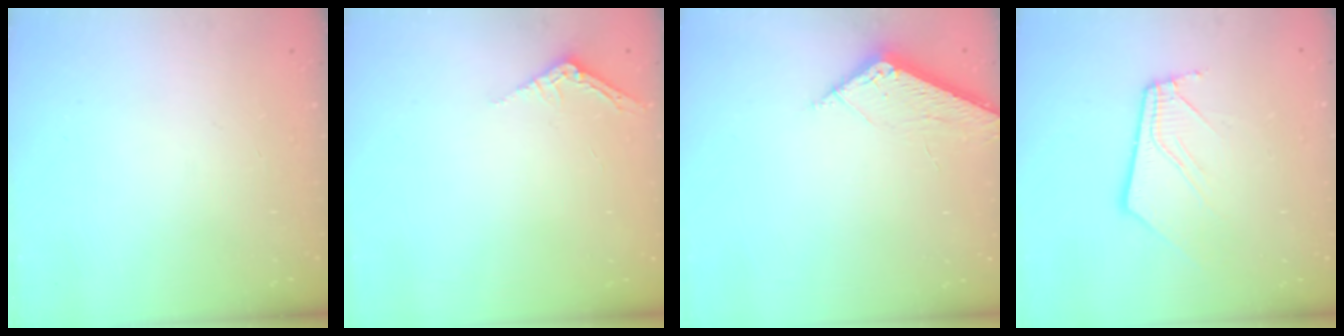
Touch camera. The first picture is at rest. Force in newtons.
{"total": 2.5, "press": 2.5, "slide": 0.2}
{"total": 5.8, "press": 5.8, "slide": 0.6}
{"total": 10.2, "press": 10.1, "slide": 1.2}